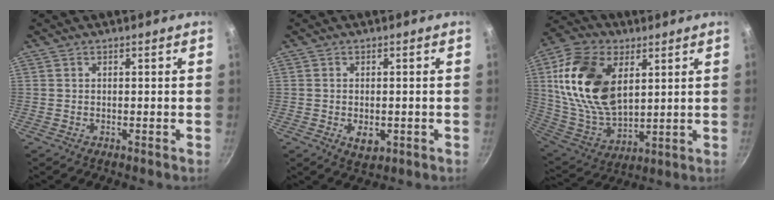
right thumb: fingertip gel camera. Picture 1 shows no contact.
{"total": 4.0, "force": [-1.0, 2.4, 3.1], "torque": [-0.046, -0.004, -0.009]}
{"total": 21.0, "force": [5.8, 12.9, 15.6], "torque": [-0.280, -0.016, 0.118]}